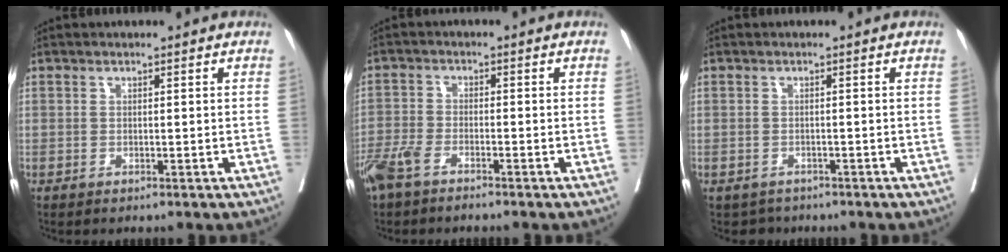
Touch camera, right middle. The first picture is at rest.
{"total": 4.9, "force": [-3.7, 1.4, 2.9], "torque": [-0.066, -0.005, -0.075]}
{"total": 2.3, "force": [-1.8, 1.5, -0.1], "torque": [-0.003, 0.002, -0.028]}